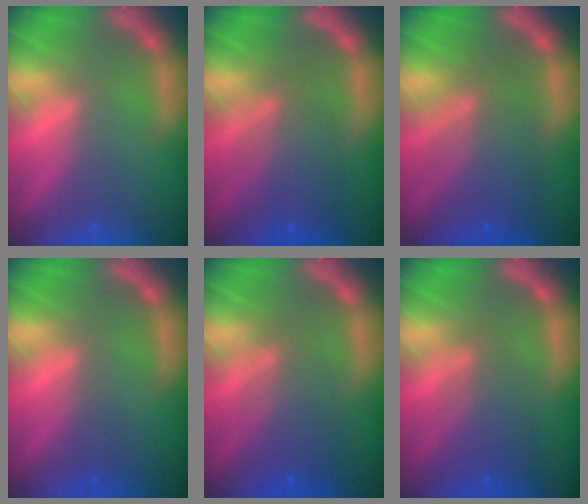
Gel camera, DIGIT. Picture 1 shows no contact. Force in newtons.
{"total": 6.0}
{"total": 7.5}
{"total": 1.0}
{"total": 5.1}
{"total": 4.6}